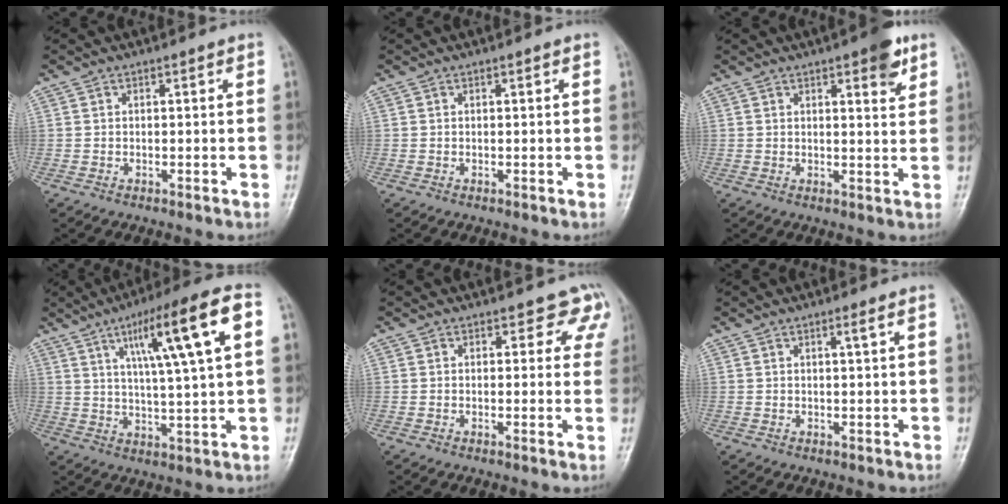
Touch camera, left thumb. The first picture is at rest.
{"total": 0.6, "force": [0.3, 0.3, 0.4], "torque": [-0.005, -0.001, 0.003]}
{"total": 6.0, "force": [3.4, 1.8, 4.5], "torque": [-0.048, -0.015, 0.039]}
{"total": 16.3, "force": [6.0, 2.1, 15.1], "torque": [-0.243, 0.002, 0.094]}
{"total": 4.6, "force": [3.3, 2.9, 1.5], "torque": [0.025, -0.013, 0.020]}
{"total": 1.4, "force": [0.8, 0.0, 1.2], "torque": [-0.020, -0.004, 0.013]}